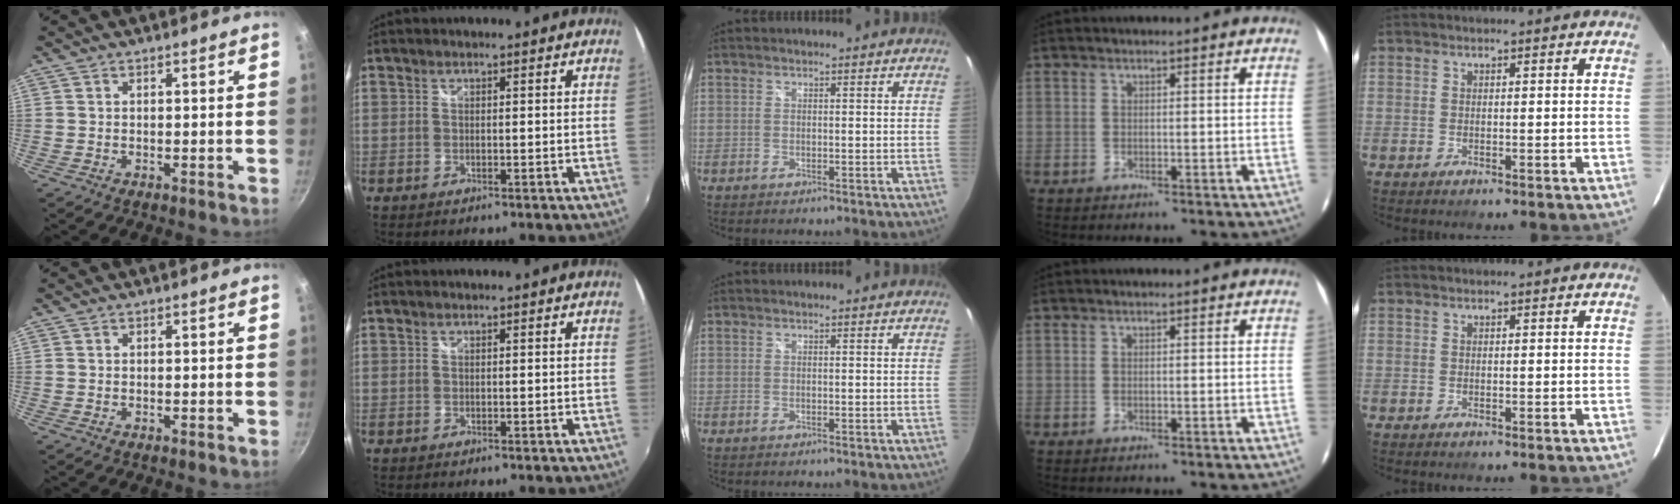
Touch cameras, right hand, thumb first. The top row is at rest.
{}